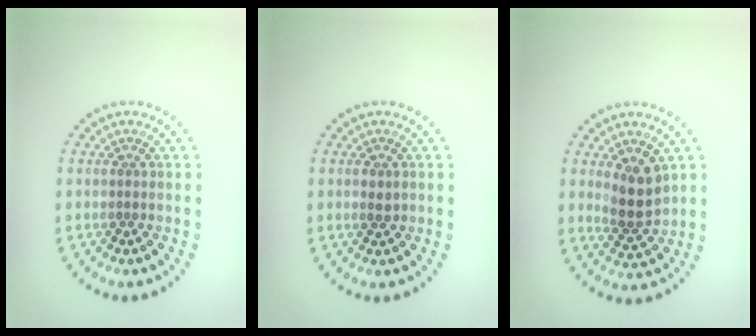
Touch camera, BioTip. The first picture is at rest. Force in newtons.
{"total": 1.0, "press": 1.0, "slide": 0.2}
{"total": 3.6, "press": 3.3, "slide": 1.4}